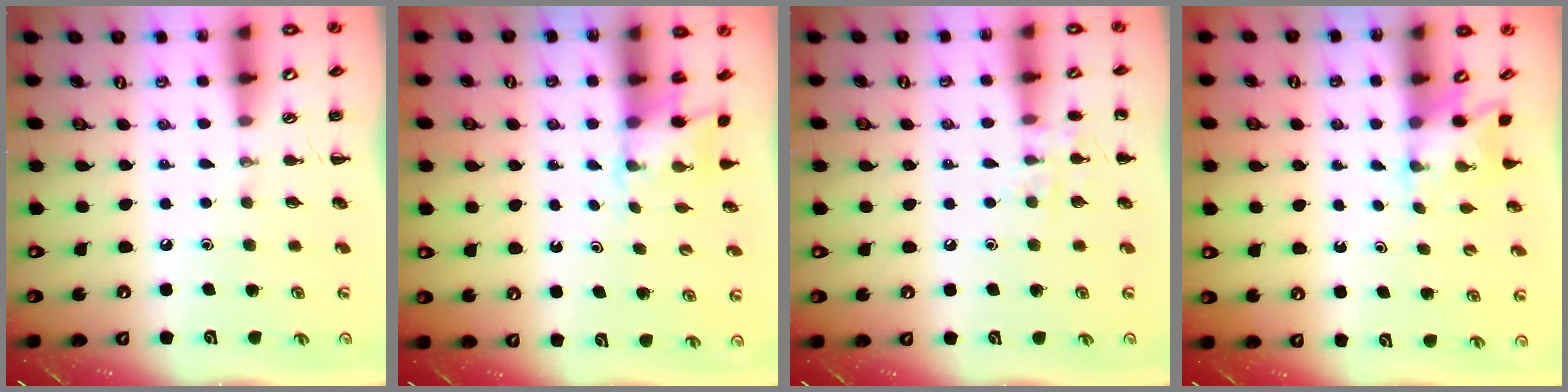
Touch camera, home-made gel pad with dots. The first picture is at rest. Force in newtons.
{"total": 2.6, "press": 2.5, "slide": 0.6}
{"total": 7.7, "press": 7.5, "slide": 1.5}
{"total": 1.6, "press": 1.5, "slide": 0.6}